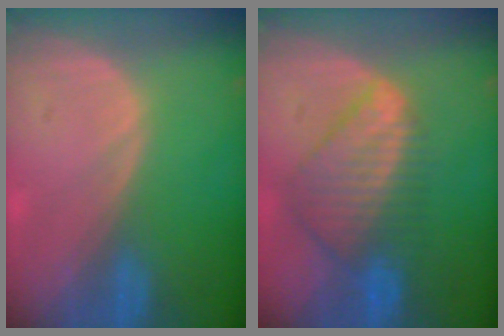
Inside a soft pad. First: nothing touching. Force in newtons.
{"total": 8.7, "press": 7.5, "slide": 4.3}